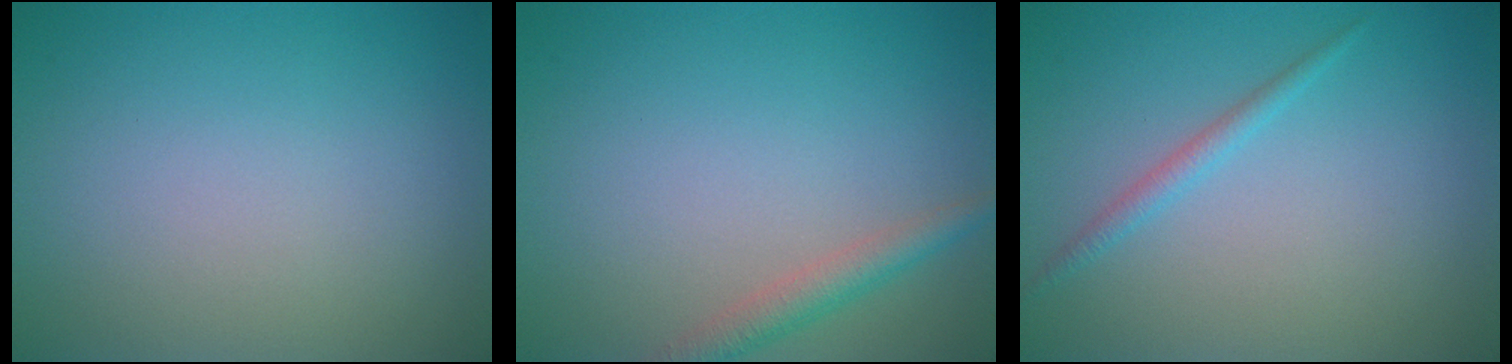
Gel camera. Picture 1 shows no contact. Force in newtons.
{"total": 2.3, "press": 2.3, "slide": 0.1}
{"total": 1.3, "press": 1.3, "slide": 0.1}